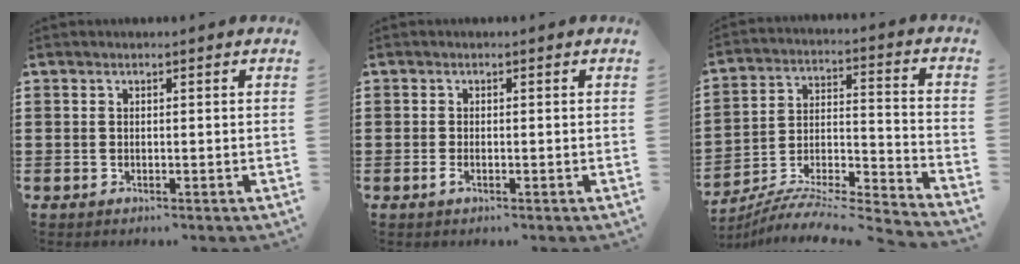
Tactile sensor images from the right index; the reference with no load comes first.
{"total": 1.0, "force": [-0.5, 0.2, 0.8], "torque": [-0.026, -0.009, -0.010]}
{"total": 6.4, "force": [-6.1, 0.2, 1.9], "torque": [-0.037, -0.014, -0.127]}